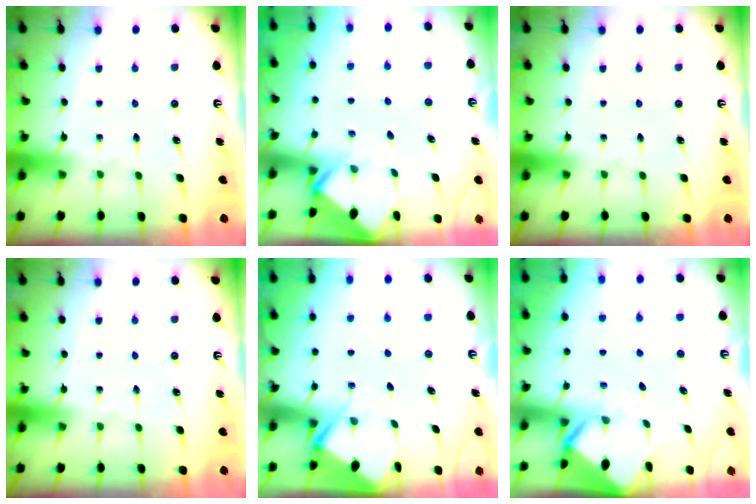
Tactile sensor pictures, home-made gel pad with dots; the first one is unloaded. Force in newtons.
{"total": 2.5, "press": 2.5, "slide": 0.2}
{"total": 0.0}
{"total": 0.0}
{"total": 2.7, "press": 2.7, "slide": 0.3}
{"total": 3.4, "press": 3.4, "slide": 0.1}